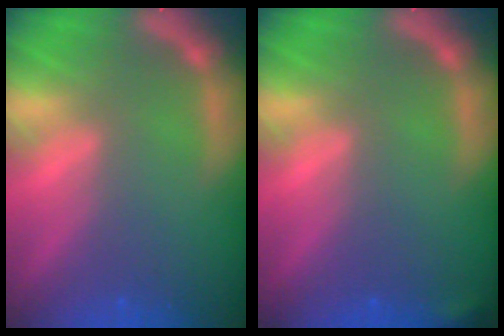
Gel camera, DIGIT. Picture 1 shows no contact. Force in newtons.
{"total": 0.9}